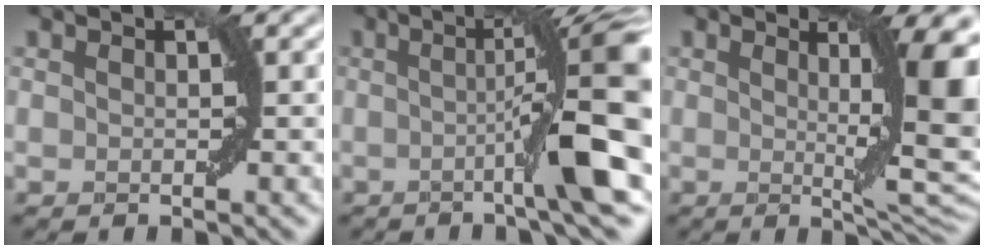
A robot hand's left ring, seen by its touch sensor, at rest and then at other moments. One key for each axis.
{"total": 8.7, "fx": -1.9, "fy": 1.6, "fz": 8.4, "tx": -0.109, "ty": 0.005, "tz": -0.027}
{"total": 10.9, "fx": 1.3, "fy": 4.6, "fz": 9.8, "tx": -0.137, "ty": -0.003, "tz": 0.030}